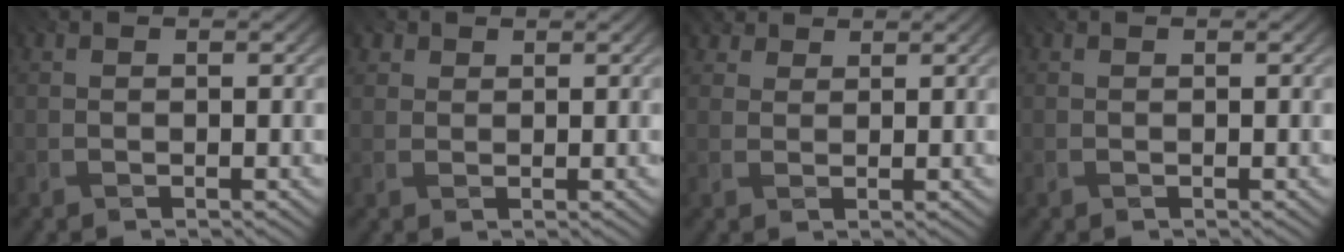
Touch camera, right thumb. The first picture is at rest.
{"total": 1.8, "force": [1.1, 1.4, 0.4], "torque": [-0.013, 0.001, 0.021]}
{"total": 2.7, "force": [2.1, 1.6, 0.8], "torque": [-0.020, -0.002, 0.042]}
{"total": 0.0}